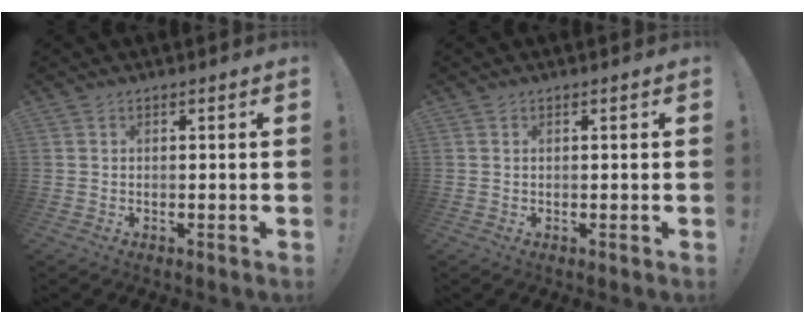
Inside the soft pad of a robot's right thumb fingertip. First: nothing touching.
{"total": 0.0}